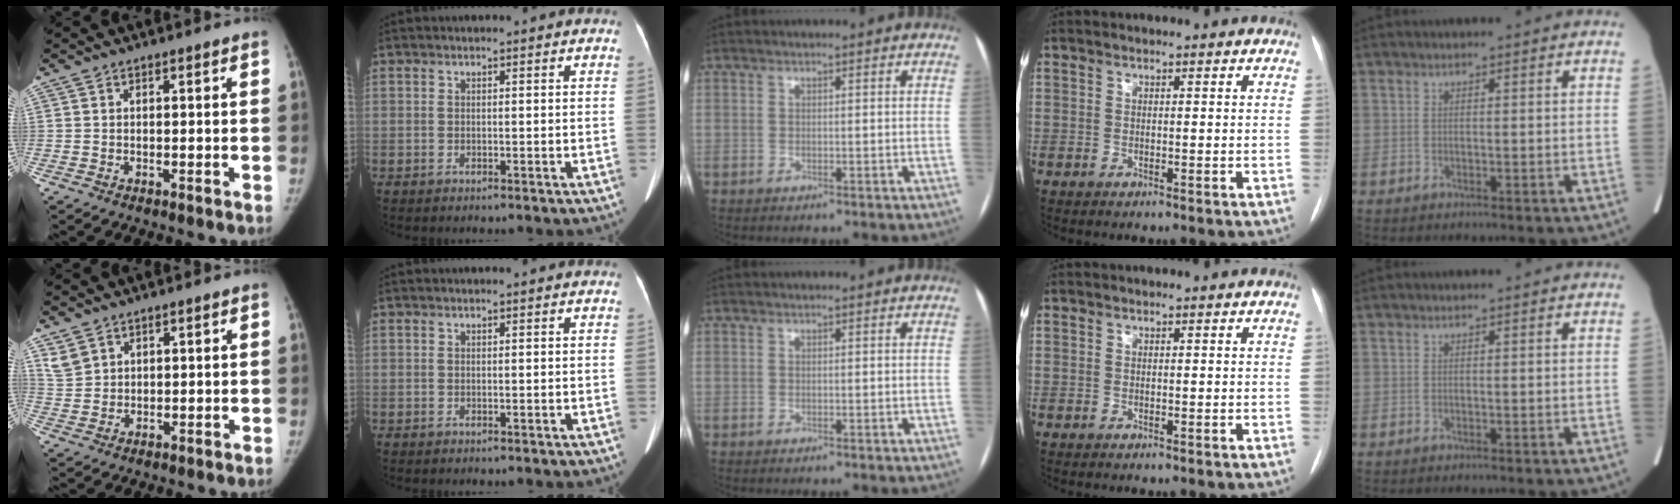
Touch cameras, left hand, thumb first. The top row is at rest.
{"thumb": {"total": 2.9, "force": [2.1, 2.0, 0.7], "torque": [-0.002, -0.009, 0.046]}}